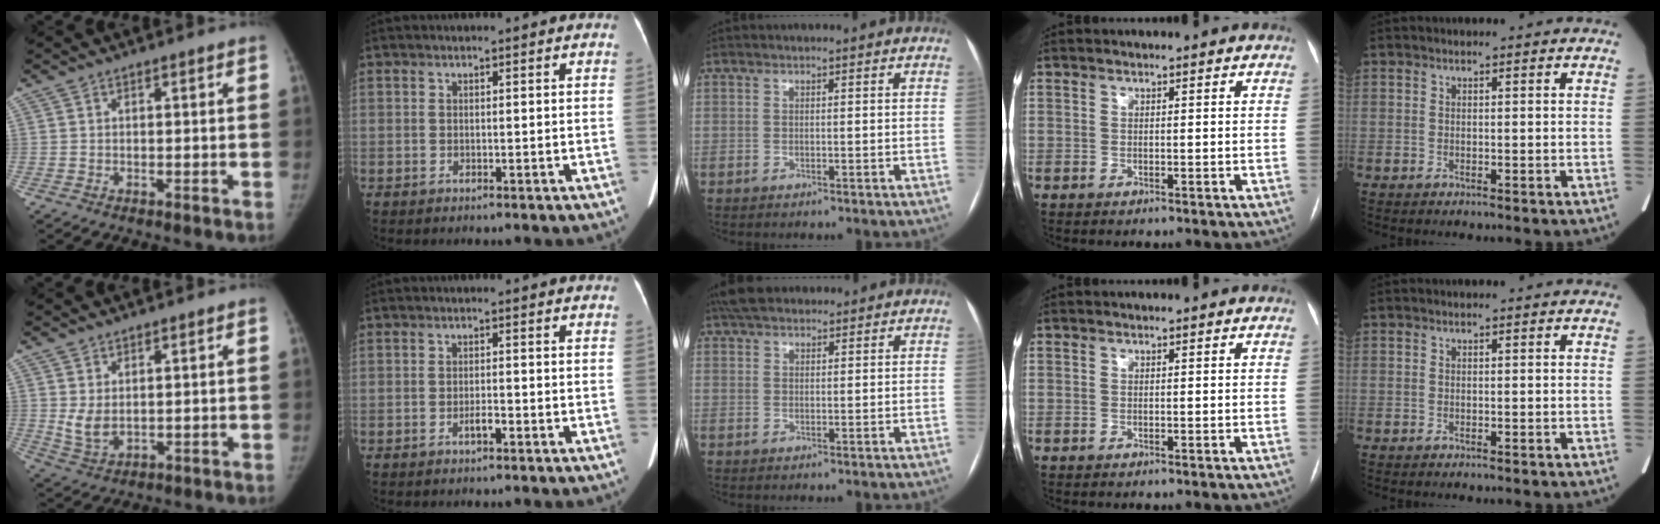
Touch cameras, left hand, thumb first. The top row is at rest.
{"thumb": {"total": 4.4, "force": [1.2, 2.7, 3.3], "torque": [-0.058, -0.014, 0.035]}, "index": {"total": 1.5, "force": [-1.1, 0.3, 1.1], "torque": [-0.021, -0.002, -0.017]}, "middle": {"total": 6.4, "force": [5.3, 2.5, 2.5], "torque": [-0.038, 0.032, 0.094]}}